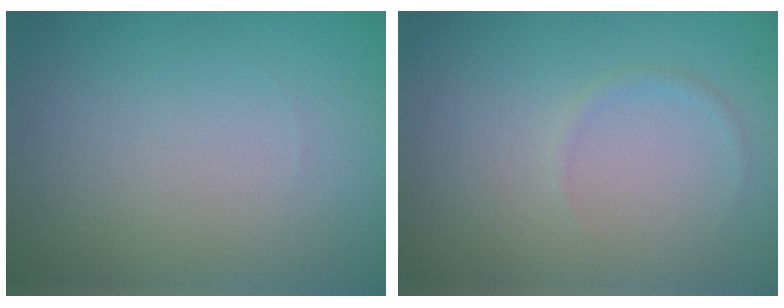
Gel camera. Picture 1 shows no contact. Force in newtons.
{"total": 0.7, "press": 0.7, "slide": 0.1}